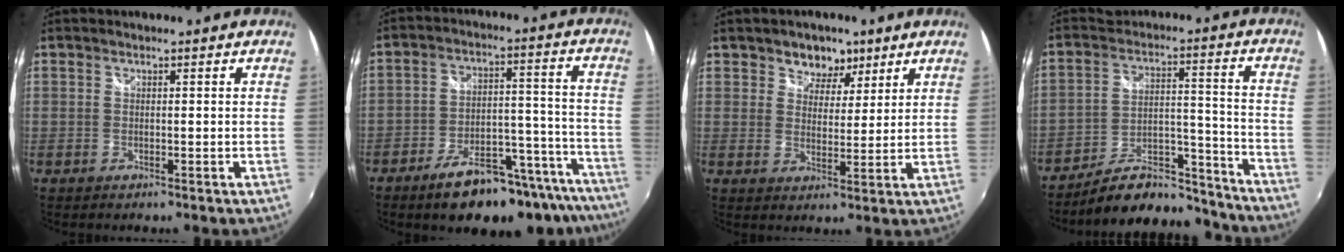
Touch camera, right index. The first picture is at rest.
{"total": 20.2, "force": [-16.0, 6.7, 10.5], "torque": [-0.144, 0.023, -0.204]}
{"total": 5.9, "force": [3.7, 4.3, 1.8], "torque": [-0.020, 0.000, 0.056]}
{"total": 16.3, "force": [-14.6, 5.9, 4.3], "torque": [-0.073, 0.039, -0.194]}